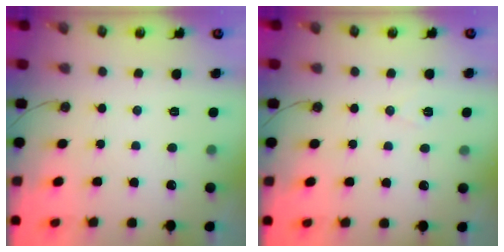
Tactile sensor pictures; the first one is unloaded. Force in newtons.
{"total": 5.2, "press": 2.8, "slide": 4.4}